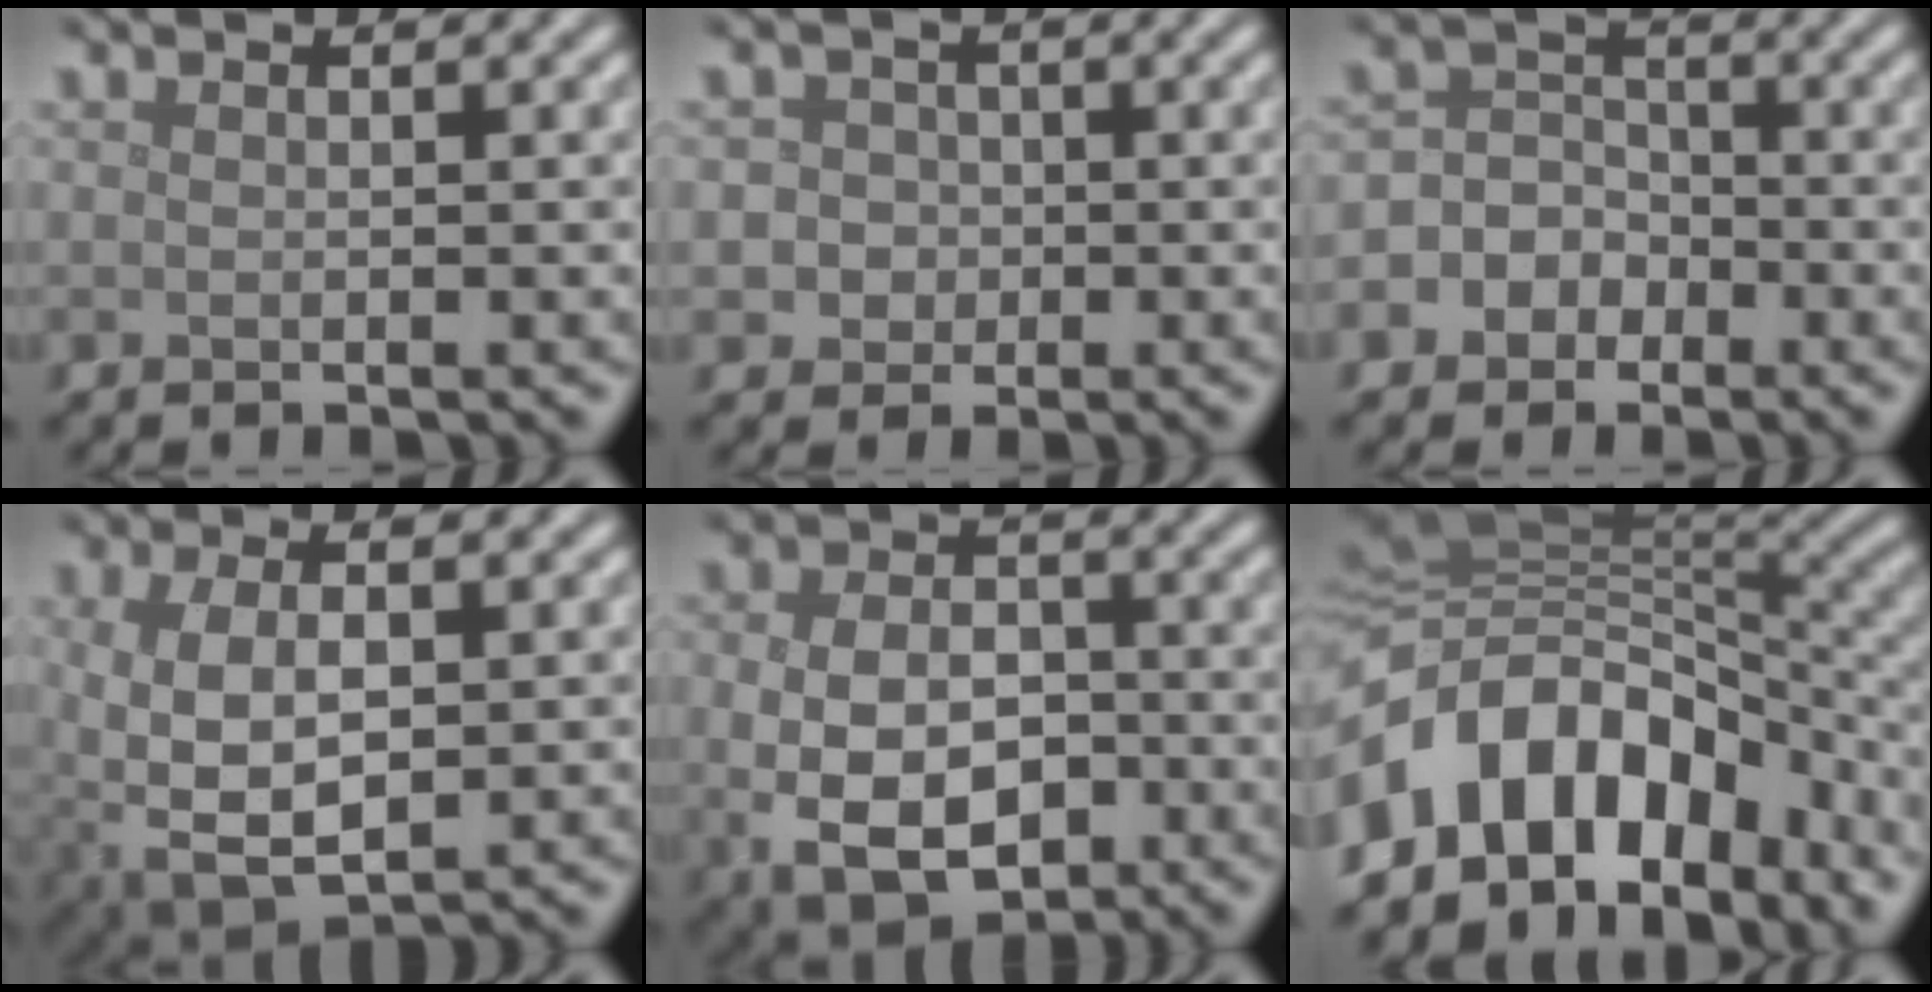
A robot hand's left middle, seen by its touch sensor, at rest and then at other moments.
{"total": 3.6, "force": [-0.1, 3.4, 1.1], "torque": [0.007, 0.022, -0.015]}
{"total": 6.3, "force": [-2.8, 5.6, 1.1], "torque": [-0.005, 0.013, -0.074]}
{"total": 7.0, "force": [-0.1, 4.0, 5.7], "torque": [-0.129, -0.018, 0.013]}
{"total": 8.1, "force": [-2.2, 5.4, 5.6], "torque": [-0.122, -0.022, -0.037]}
{"total": 12.9, "force": [-6.1, 9.1, 6.7], "torque": [-0.139, 0.008, -0.103]}